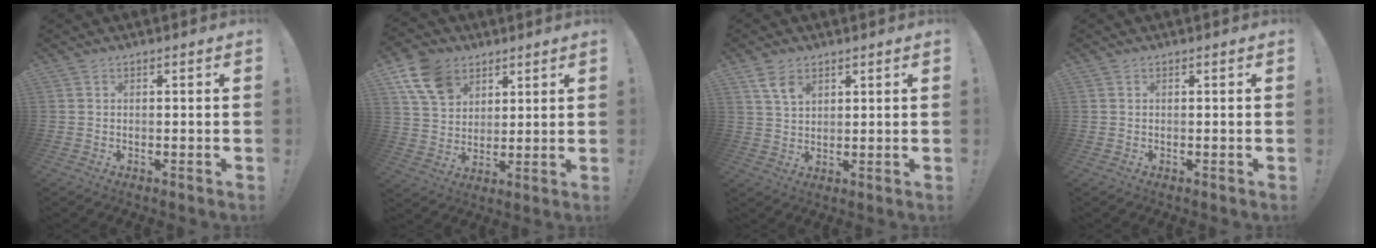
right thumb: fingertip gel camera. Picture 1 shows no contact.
{"total": 12.5, "force": [6.8, 8.9, 5.6], "torque": [-0.102, -0.024, 0.137]}
{"total": 5.6, "force": [3.2, 3.2, 3.3], "torque": [-0.057, -0.011, 0.060]}
{"total": 0.0}